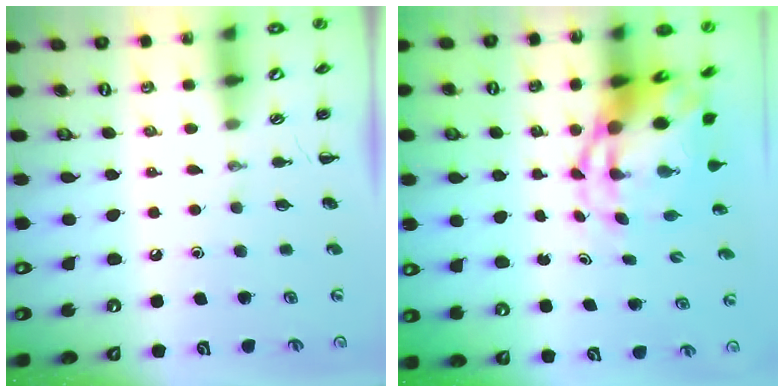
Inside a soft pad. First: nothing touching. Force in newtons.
{"total": 7.2, "press": 6.9, "slide": 2.1}